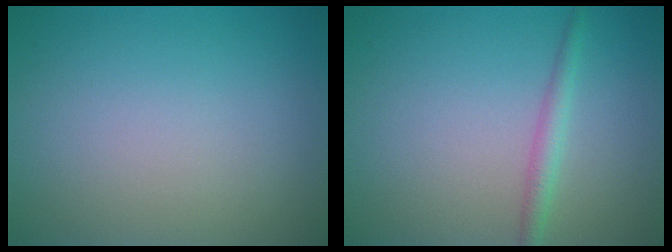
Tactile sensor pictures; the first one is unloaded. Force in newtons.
{"total": 1.8, "press": 1.8, "slide": 0.0}